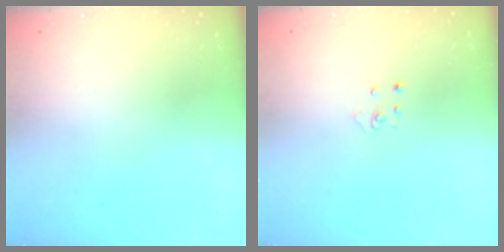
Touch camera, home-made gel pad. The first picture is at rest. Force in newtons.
{"total": 2.8, "press": 2.8, "slide": 0.3}